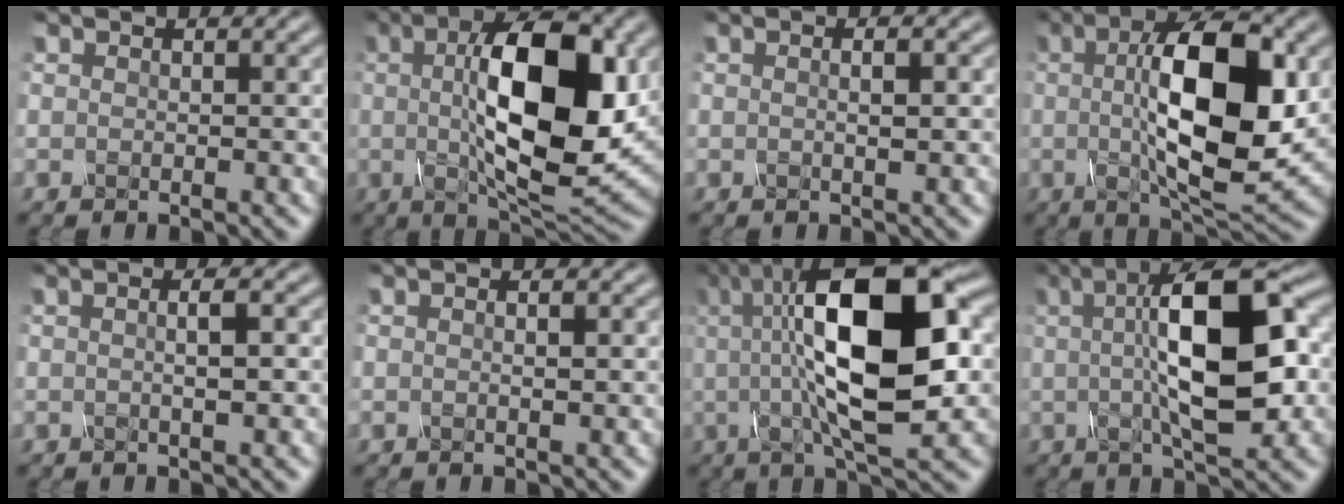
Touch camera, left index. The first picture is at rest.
{"total": 13.5, "force": [1.4, 5.0, 12.5], "torque": [-0.188, 0.004, 0.023]}
{"total": 2.0, "force": [0.3, 0.6, 1.9], "torque": [-0.017, 0.000, -0.003]}
{"total": 12.3, "force": [1.0, 4.2, 11.5], "torque": [-0.178, 0.003, 0.016]}
{"total": 2.8, "force": [0.4, 1.0, 2.6], "torque": [-0.013, 0.008, -0.012]}
{"total": 0.9, "force": [0.1, 0.1, 0.9], "torque": [-0.016, 0.001, 0.002]}
{"total": 14.5, "force": [2.1, 4.8, 13.5], "torque": [-0.216, 0.014, 0.027]}
{"total": 11.8, "force": [1.3, 3.5, 11.2], "torque": [-0.169, 0.014, 0.017]}